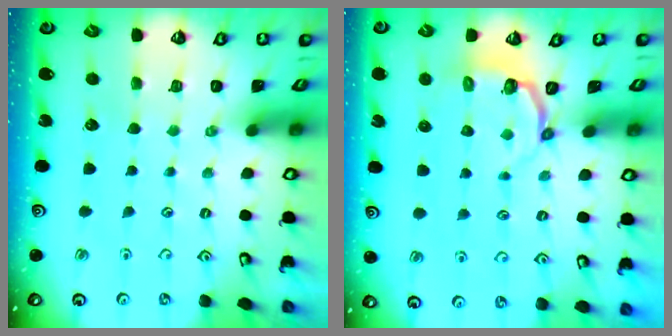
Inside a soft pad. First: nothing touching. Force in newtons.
{"total": 3.6, "press": 2.6, "slide": 2.5}